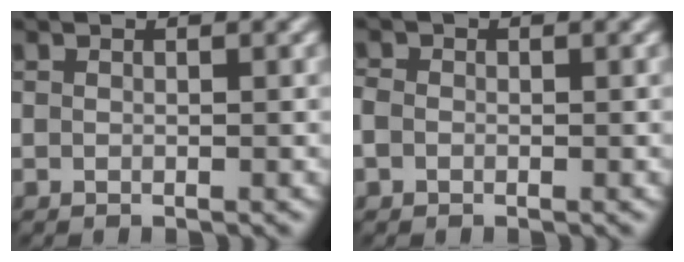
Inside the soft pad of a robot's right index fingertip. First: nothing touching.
{"total": 1.2, "force": [-0.4, 1.0, 0.5], "torque": [-0.007, 0.000, -0.012]}